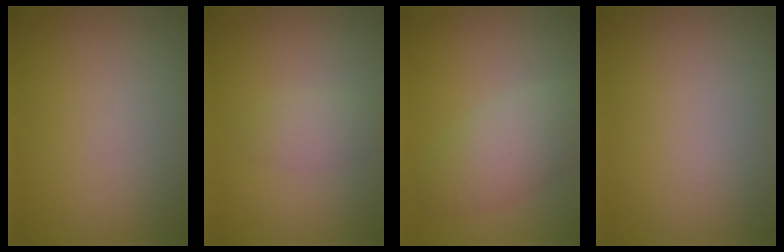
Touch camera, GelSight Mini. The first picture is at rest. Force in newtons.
{"total": 1.6, "press": 1.6, "slide": 0.2}
{"total": 4.2, "press": 4.2, "slide": 0.1}
{"total": 0.0}